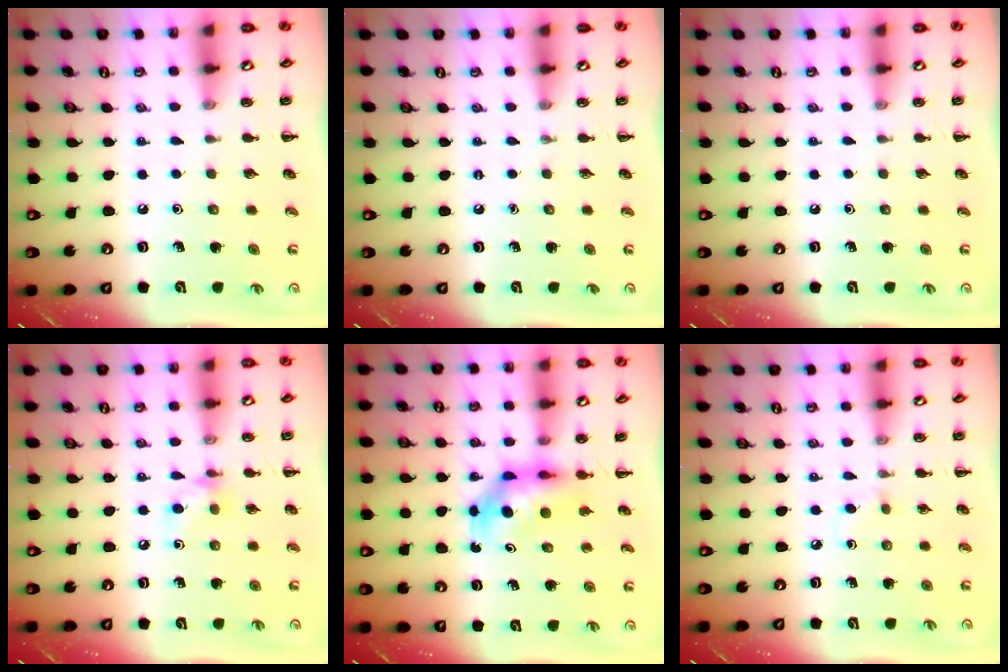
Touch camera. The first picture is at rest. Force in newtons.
{"total": 0.0}
{"total": 0.0}
{"total": 6.0, "press": 5.9, "slide": 0.8}
{"total": 5.7, "press": 5.6, "slide": 0.8}
{"total": 2.4, "press": 2.1, "slide": 1.0}